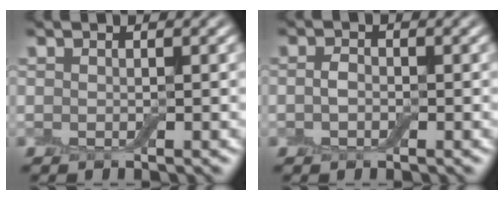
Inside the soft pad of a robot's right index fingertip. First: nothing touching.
{"total": 1.3, "force": [-0.2, 0.9, 1.0], "torque": [-0.021, 0.002, -0.007]}